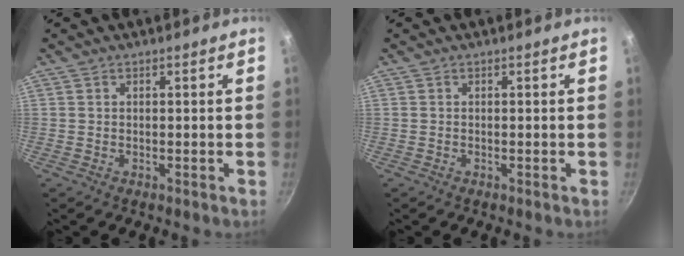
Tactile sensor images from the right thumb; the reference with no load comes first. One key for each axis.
{"total": 0.0}